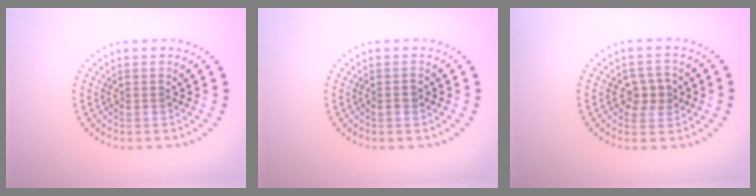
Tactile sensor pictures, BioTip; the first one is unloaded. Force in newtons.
{"total": 0.8, "press": 0.8, "slide": 0.3}
{"total": 2.6, "press": 2.5, "slide": 0.5}